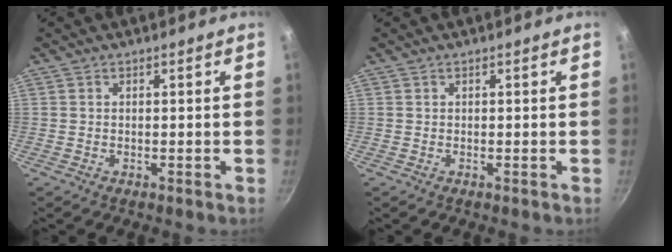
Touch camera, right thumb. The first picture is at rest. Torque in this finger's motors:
{"motor_torque": [0.07, -0.05, -0.03, 0.22, 0.03]}